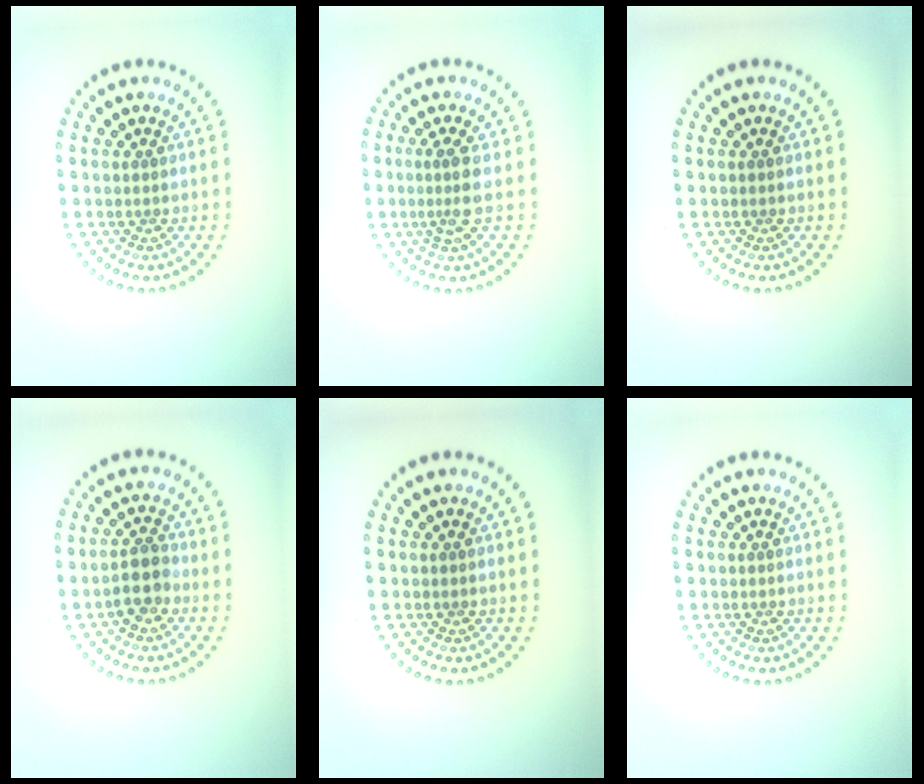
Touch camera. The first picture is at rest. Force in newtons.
{"total": 2.3, "press": 1.8, "slide": 1.5}
{"total": 0.0}
{"total": 2.4, "press": 2.3, "slide": 0.9}
{"total": 0.0}
{"total": 0.0}